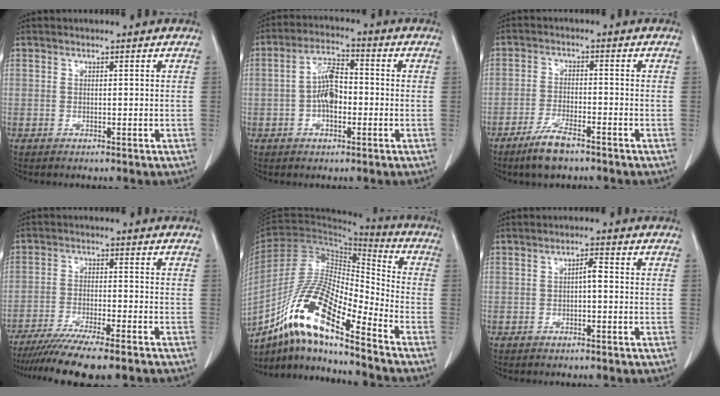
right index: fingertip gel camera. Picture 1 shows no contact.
{"total": 6.4, "force": [-1.0, 2.9, 5.6], "torque": [-0.115, 0.014, -0.025]}
{"total": 5.6, "force": [-4.1, 1.2, 3.6], "torque": [-0.079, -0.008, -0.074]}
{"total": 13.0, "force": [-10.9, 0.4, 7.1], "torque": [-0.105, -0.029, -0.170]}
{"total": 16.9, "force": [-10.6, 2.7, 12.9], "torque": [-0.246, -0.002, -0.190]}
{"total": 1.8, "force": [-0.2, 0.4, 1.7], "torque": [-0.028, 0.005, -0.003]}